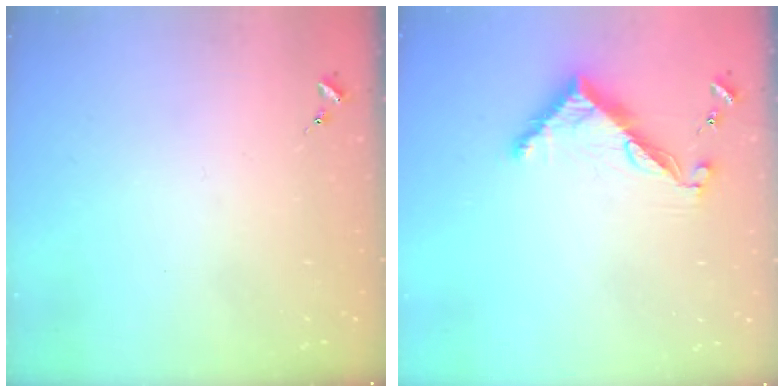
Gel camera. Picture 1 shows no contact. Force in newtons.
{"total": 7.9, "press": 7.9, "slide": 0.1}